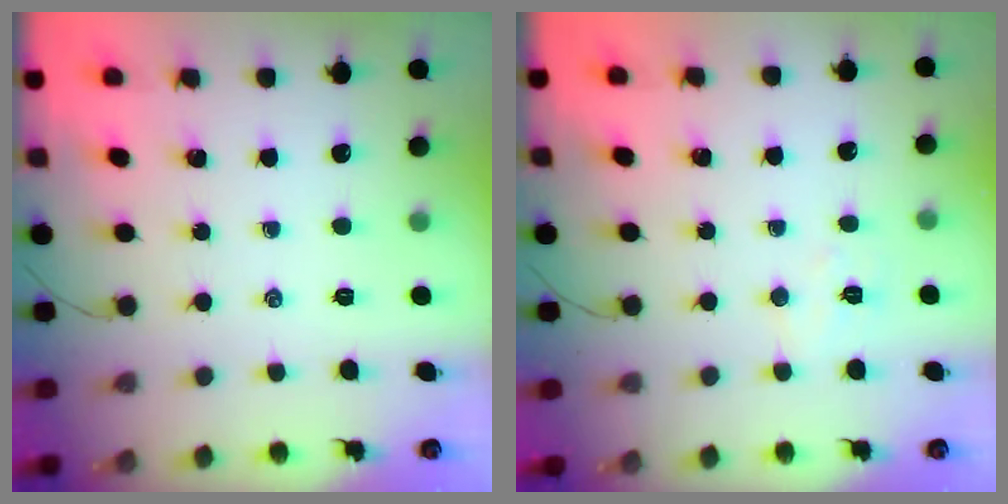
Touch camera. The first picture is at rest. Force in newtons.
{"total": 5.3, "press": 5.2, "slide": 1.1}